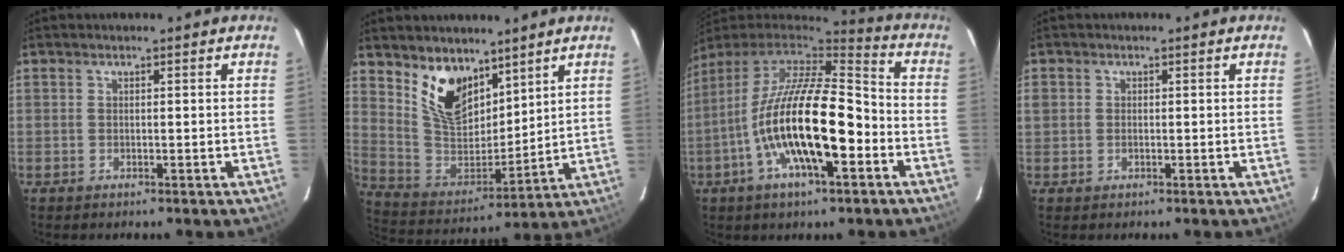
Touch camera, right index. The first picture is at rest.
{"total": 13.5, "force": [8.7, 7.4, 7.1], "torque": [-0.140, -0.004, 0.178]}
{"total": 20.4, "force": [-6.2, 6.4, 18.4], "torque": [-0.334, -0.019, -0.116]}
{"total": 1.3, "force": [-0.1, 1.2, 0.6], "torque": [-0.011, 0.000, -0.004]}